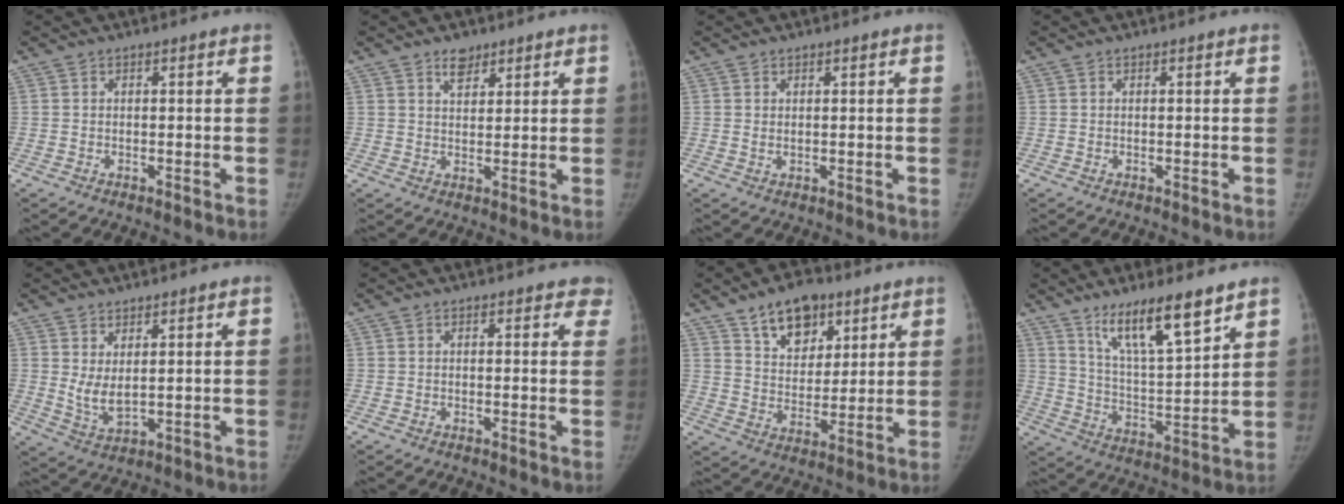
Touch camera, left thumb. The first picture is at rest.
{"total": 3.5, "force": [2.5, 2.0, 1.4], "torque": [-0.001, -0.018, 0.044]}
{"total": 0.7, "force": [0.4, 0.5, 0.4], "torque": [-0.001, -0.004, 0.007]}
{"total": 0.0}
{"total": 4.6, "force": [1.4, 2.0, 3.9], "torque": [-0.069, -0.021, 0.038]}
{"total": 2.7, "force": [2.2, 1.5, 0.6], "torque": [0.026, -0.007, 0.006]}
{"total": 11.8, "force": [7.2, 7.2, 6.0], "torque": [-0.057, -0.039, 0.124]}
{"total": 13.7, "force": [9.5, 2.8, 9.5], "torque": [-0.149, -0.062, 0.176]}